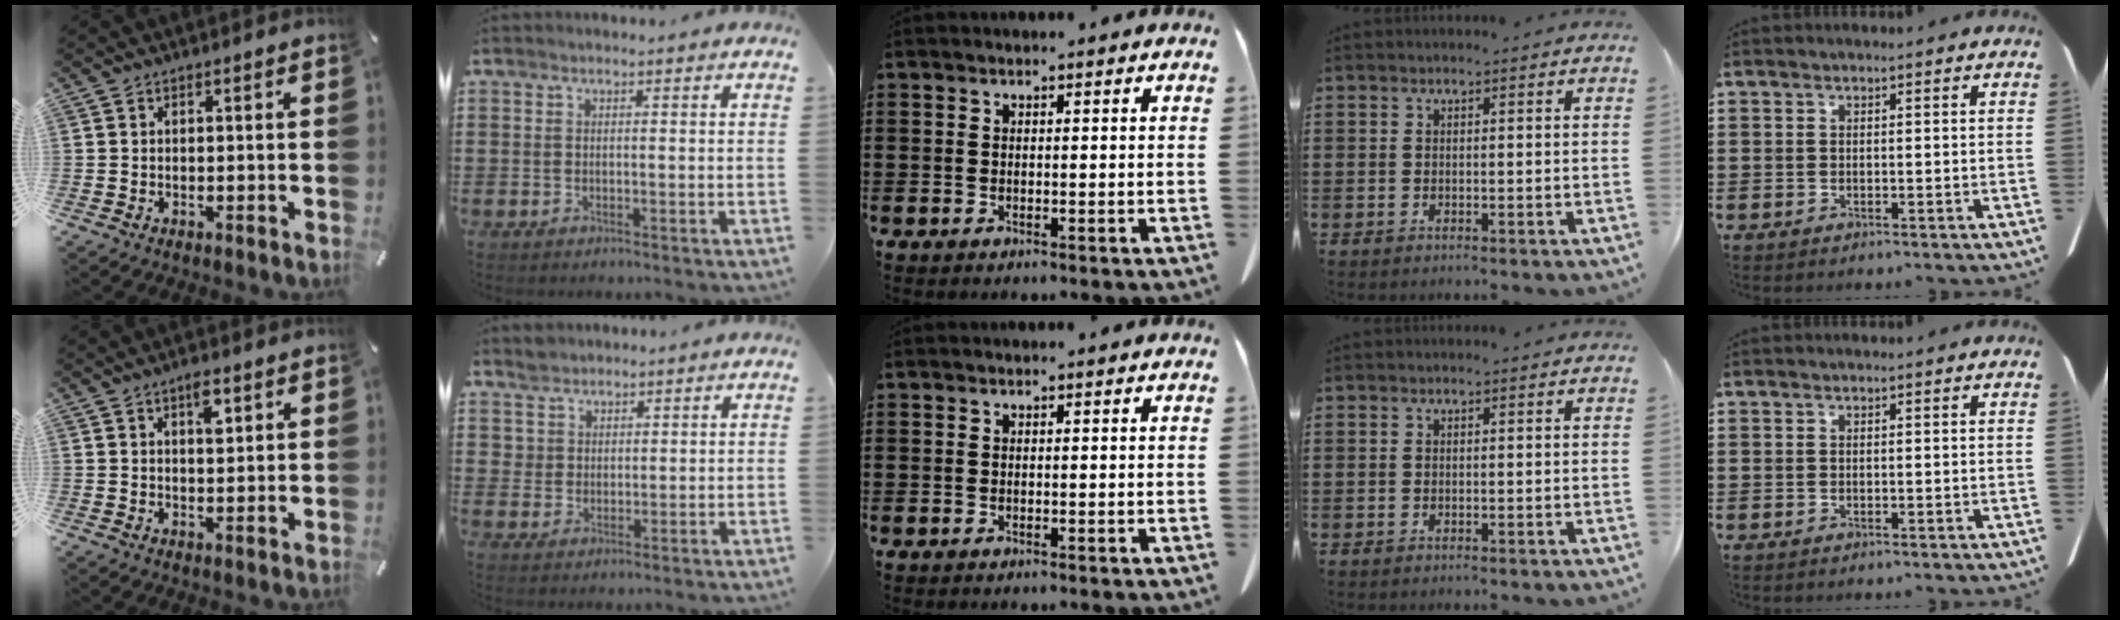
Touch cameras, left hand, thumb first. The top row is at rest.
{"thumb": {"total": 4.2, "force": [2.0, 1.9, 3.2], "torque": [-0.038, -0.007, 0.027]}, "index": {"total": 3.3, "force": [2.4, 2.3, -0.3], "torque": [0.001, 0.003, 0.047]}}